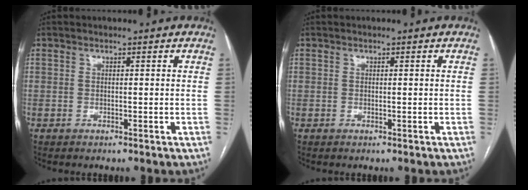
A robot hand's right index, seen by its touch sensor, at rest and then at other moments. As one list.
[{"total": 0.0}]